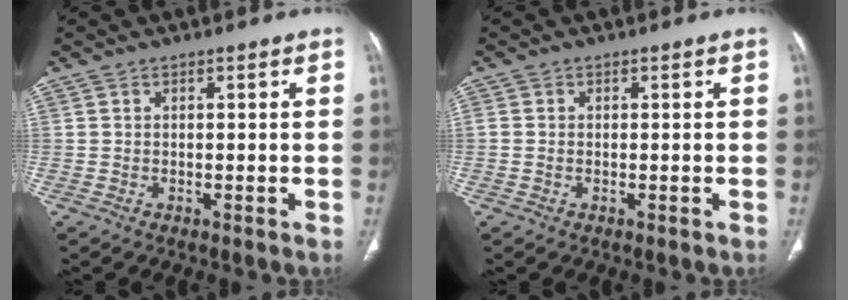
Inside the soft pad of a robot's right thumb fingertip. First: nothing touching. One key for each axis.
{"total": 0.6, "fx": -0.2, "fy": 0.4, "fz": 0.5, "tx": -0.015, "ty": 0.001, "tz": -0.002}